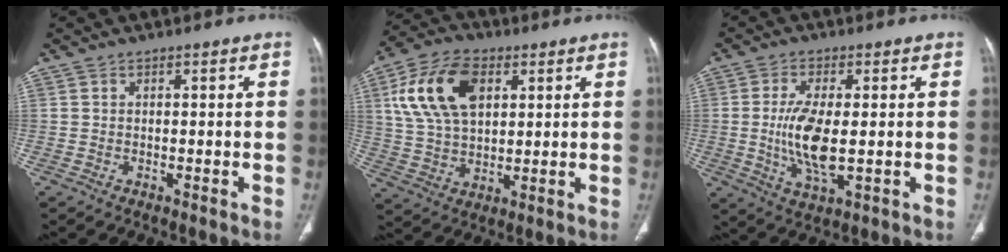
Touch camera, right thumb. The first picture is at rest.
{"total": 15.7, "force": [5.1, 9.5, 11.4], "torque": [-0.205, 0.001, 0.097]}
{"total": 9.8, "force": [-0.3, 3.7, 9.1], "torque": [-0.188, -0.016, 0.000]}